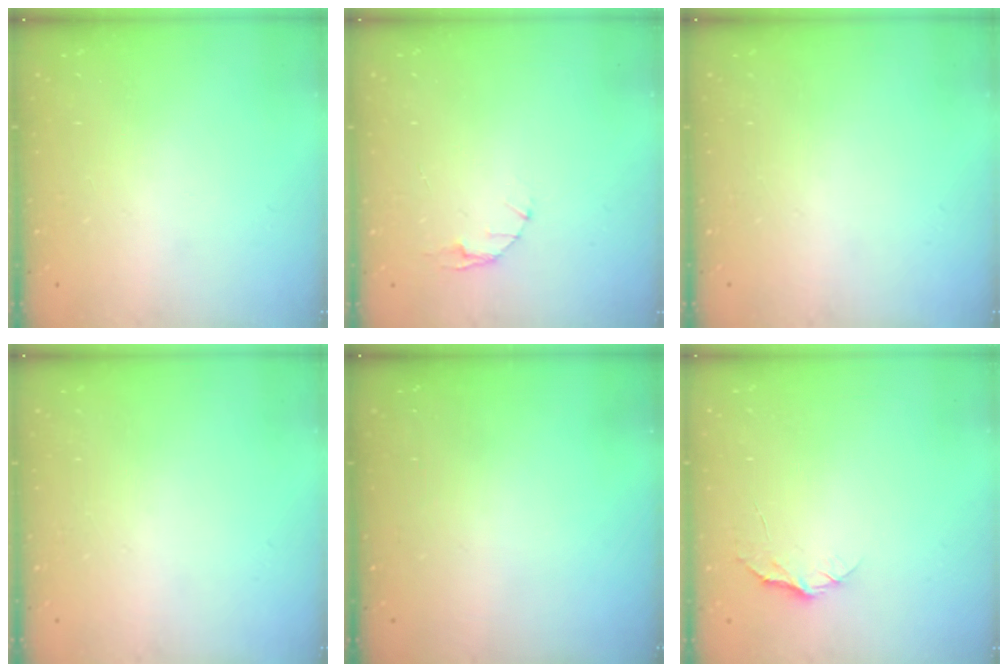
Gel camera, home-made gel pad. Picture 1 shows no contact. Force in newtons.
{"total": 3.1, "press": 3.1, "slide": 0.4}
{"total": 0.0}
{"total": 0.0}
{"total": 0.0}
{"total": 5.0, "press": 5.0, "slide": 0.6}